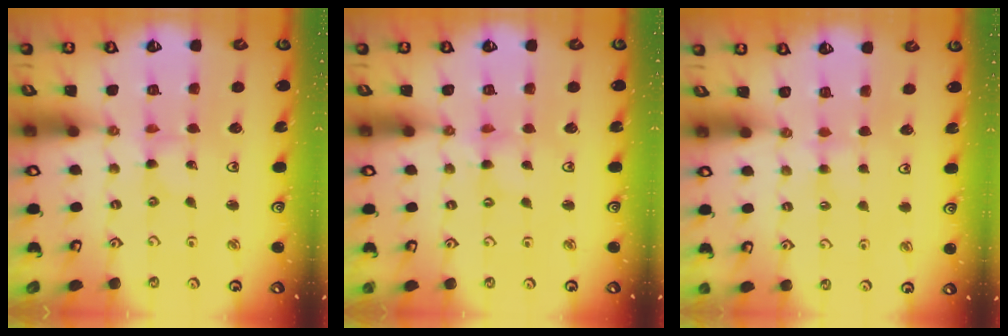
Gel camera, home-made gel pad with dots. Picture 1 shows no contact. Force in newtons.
{"total": 0.0}
{"total": 1.8, "press": 1.8, "slide": 0.4}